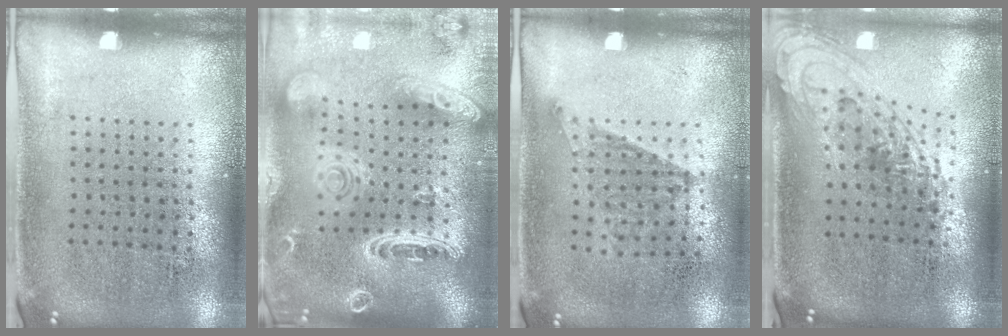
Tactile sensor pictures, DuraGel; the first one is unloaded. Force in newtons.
{"total": 3.4, "press": 2.7, "slide": 2.1}
{"total": 1.2, "press": 0.9, "slide": 0.7}
{"total": 1.5, "press": 1.2, "slide": 1.0}